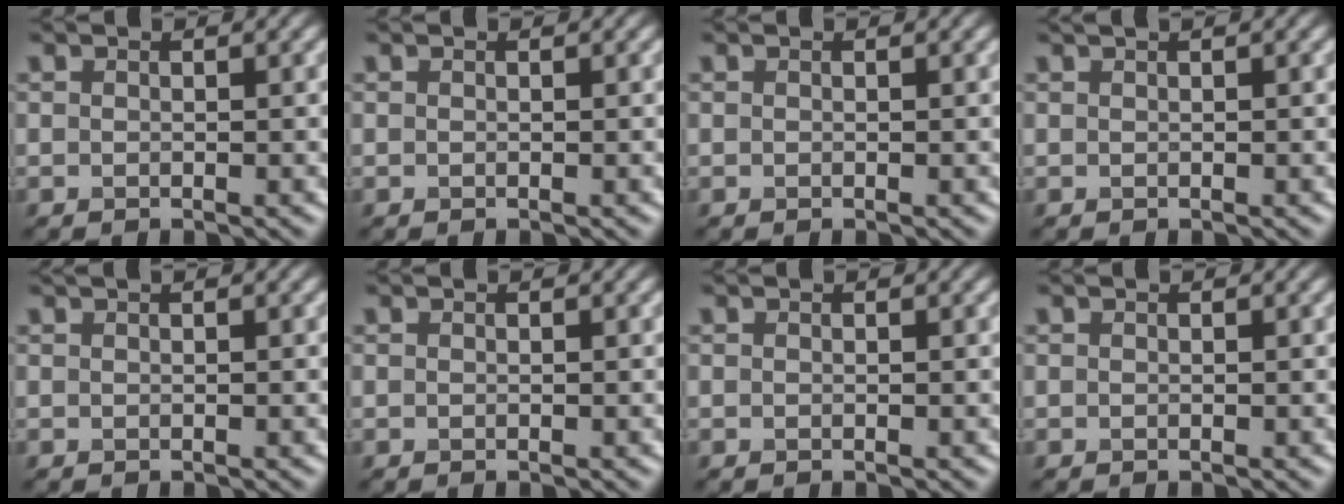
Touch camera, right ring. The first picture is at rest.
{"total": 0.0}
{"total": 0.0}
{"total": 0.8, "force": [0.5, 0.2, 0.6], "torque": [-0.009, 0.002, 0.004]}
{"total": 0.7, "force": [0.5, 0.1, 0.5], "torque": [-0.010, 0.004, 0.004]}
{"total": 0.0}
{"total": 0.0}
{"total": 0.0}